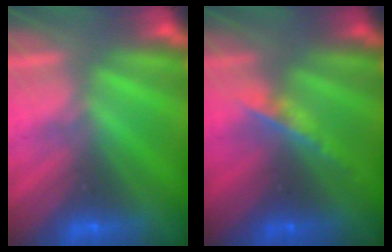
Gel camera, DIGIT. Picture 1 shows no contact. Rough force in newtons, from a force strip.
{"total": 2.0}